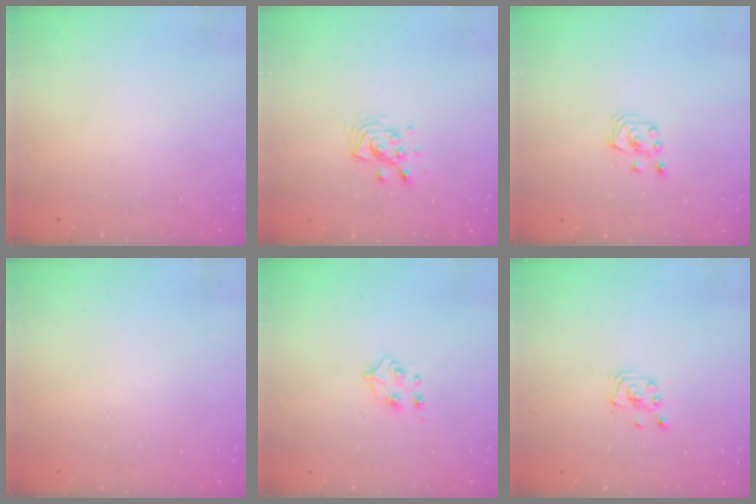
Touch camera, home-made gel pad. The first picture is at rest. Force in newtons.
{"total": 7.8, "press": 7.8, "slide": 0.3}
{"total": 2.7, "press": 2.7, "slide": 0.3}
{"total": 0.0}
{"total": 4.4, "press": 4.4, "slide": 0.6}
{"total": 2.3, "press": 2.3, "slide": 0.2}